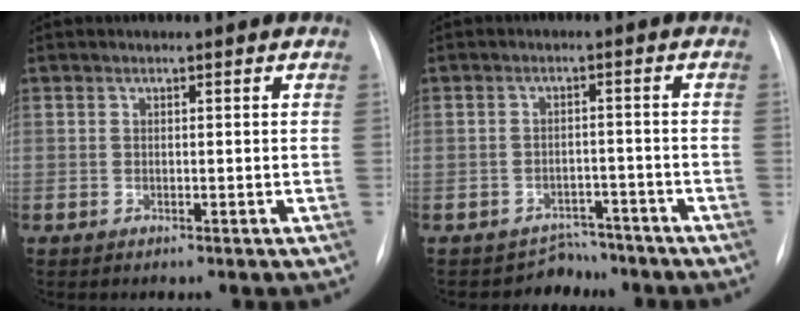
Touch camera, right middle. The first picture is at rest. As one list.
[{"total": 3.7, "force": [-3.2, 1.7, -0.9], "torque": [0.011, 0.021, -0.045]}]